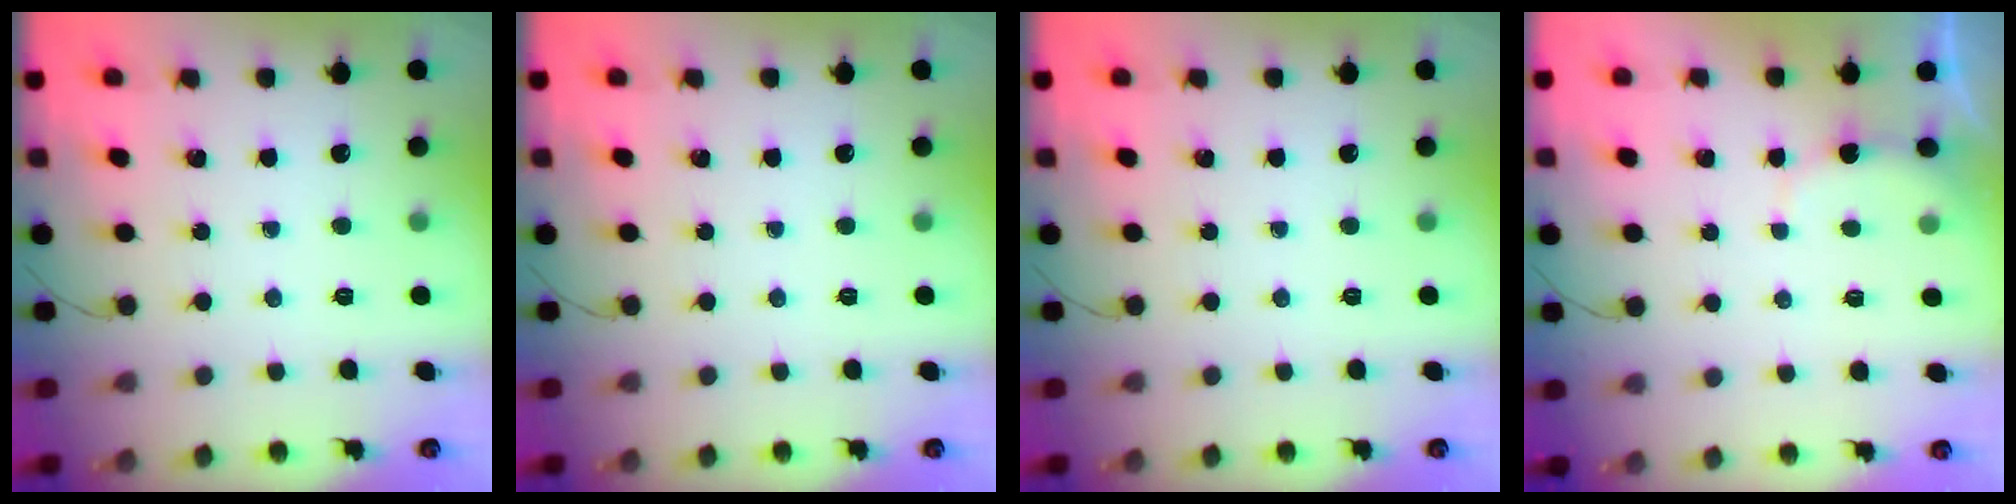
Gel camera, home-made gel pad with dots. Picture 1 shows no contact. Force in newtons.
{"total": 0.0}
{"total": 0.0}
{"total": 5.1, "press": 5.0, "slide": 0.8}